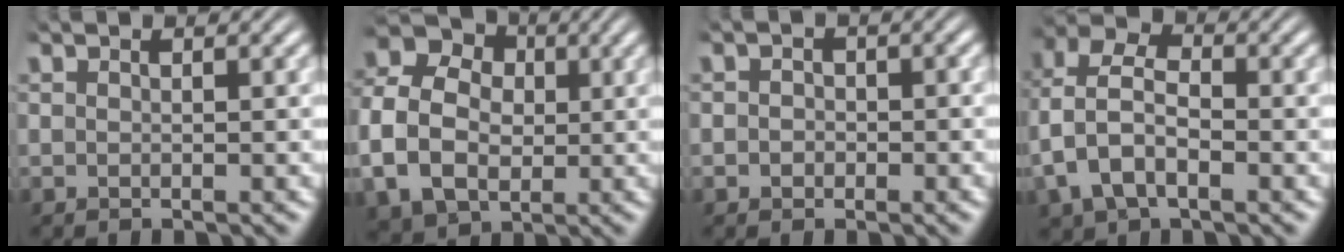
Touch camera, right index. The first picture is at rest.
{"total": 16.1, "force": [2.9, 13.5, 8.3], "torque": [-0.180, -0.001, 0.026]}
{"total": 1.3, "force": [-0.6, 1.2, 0.2], "torque": [0.000, 0.001, -0.015]}
{"total": 6.7, "force": [0.7, 5.2, 4.2], "torque": [-0.113, -0.010, 0.011]}